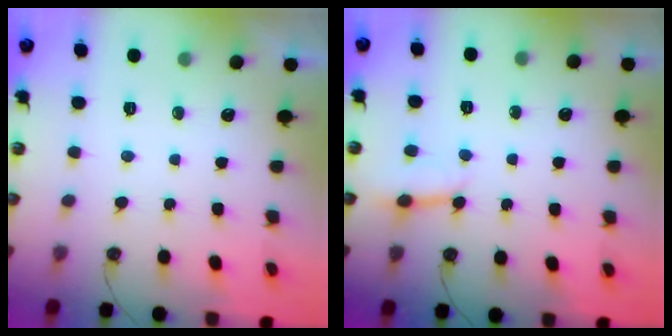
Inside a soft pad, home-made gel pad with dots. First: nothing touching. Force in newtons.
{"total": 3.1, "press": 3.0, "slide": 0.5}